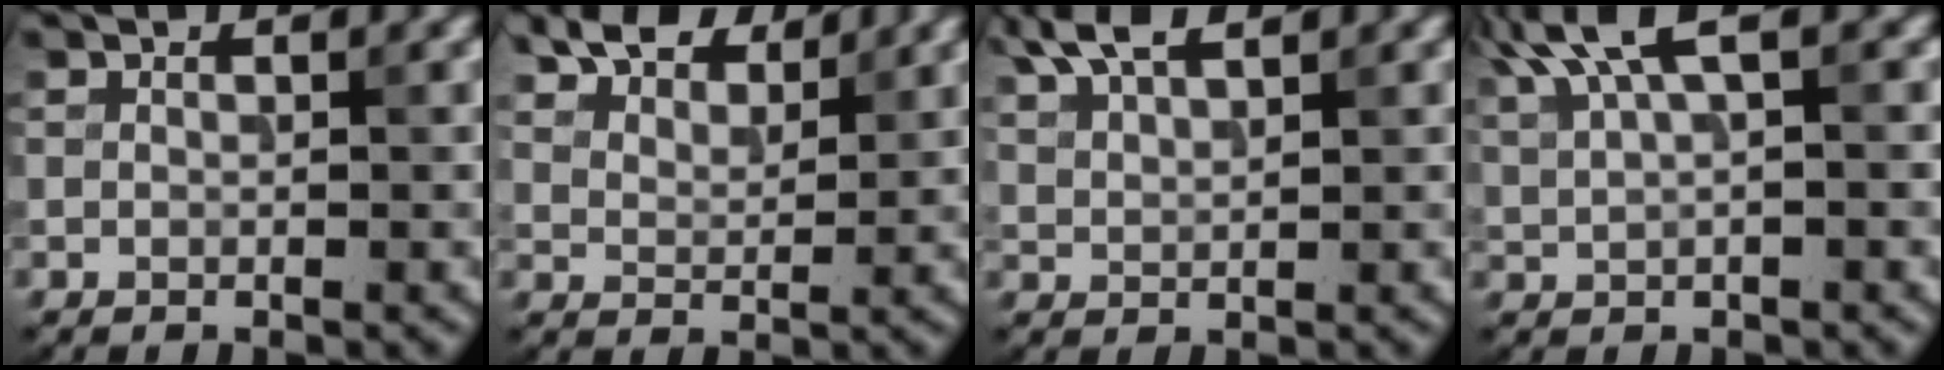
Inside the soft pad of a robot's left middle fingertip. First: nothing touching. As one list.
[{"total": 6.5, "force": [5.5, 2.4, 2.5], "torque": [-0.060, -0.004, 0.103]}, {"total": 3.9, "force": [3.0, 1.0, 2.3], "torque": [-0.052, 0.012, 0.060]}, {"total": 4.9, "force": [2.9, 1.3, 3.8], "torque": [-0.079, 0.017, 0.058]}]